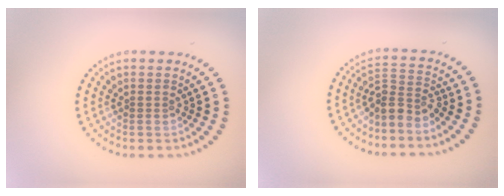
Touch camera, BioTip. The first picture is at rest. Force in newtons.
{"total": 2.8, "press": 2.0, "slide": 1.9}